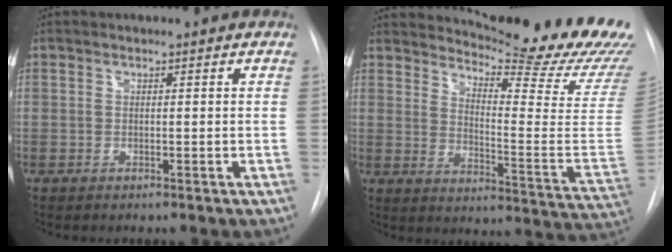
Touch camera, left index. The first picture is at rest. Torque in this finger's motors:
{"motor_torque": [-0.03, -0.81, 0.24, 0.03]}